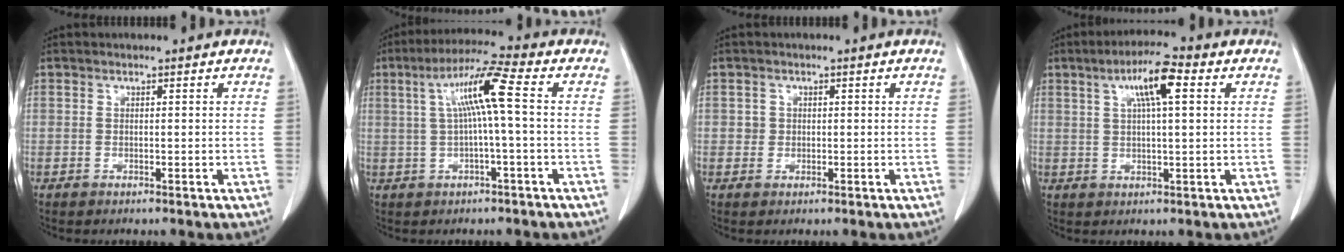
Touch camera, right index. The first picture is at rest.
{"total": 8.3, "force": [1.2, -0.3, 8.2], "torque": [-0.150, 0.025, 0.024]}
{"total": 1.3, "force": [0.3, 1.3, 0.1], "torque": [0.007, 0.005, 0.004]}
{"total": 7.5, "force": [2.9, 1.1, 6.8], "torque": [-0.122, 0.016, 0.050]}